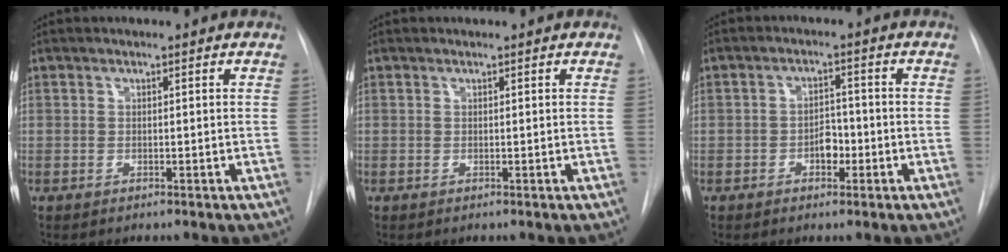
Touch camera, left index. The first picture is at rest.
{"total": 0.0}
{"total": 3.2, "force": [-1.3, 1.9, 2.1], "torque": [-0.028, 0.006, -0.022]}